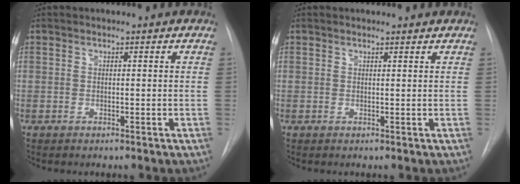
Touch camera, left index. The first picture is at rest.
{"total": 1.5, "force": [1.5, 0.2, 0.1], "torque": [-0.011, 0.002, 0.016]}